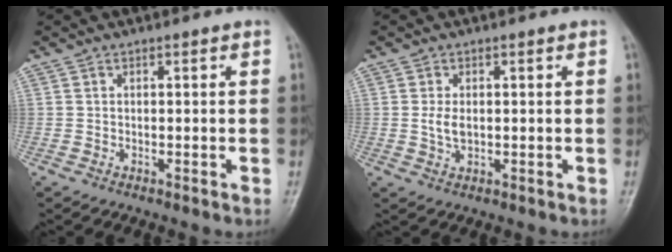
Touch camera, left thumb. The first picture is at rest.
{"total": 2.9, "force": [0.4, 1.6, 2.4], "torque": [-0.047, -0.003, 0.011]}